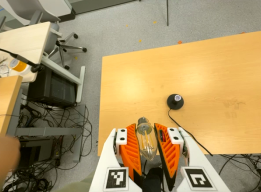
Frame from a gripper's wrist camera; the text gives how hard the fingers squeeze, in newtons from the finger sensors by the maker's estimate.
{"total": 19.8, "left": 21.4, "right": 18.2}